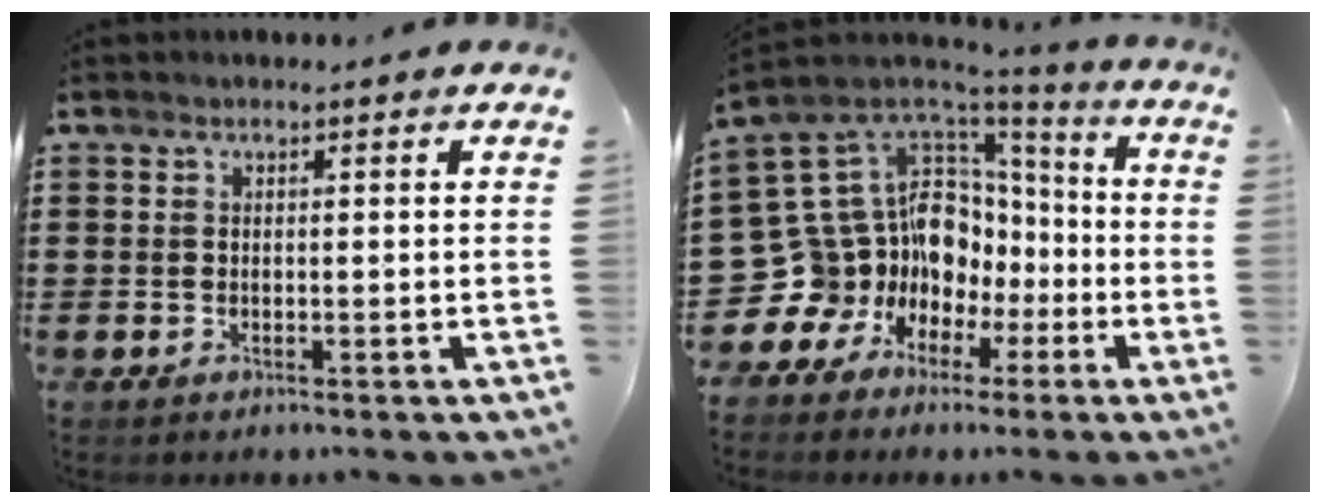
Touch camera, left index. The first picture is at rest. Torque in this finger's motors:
{"motor_torque": [1.45, 0.69, 0.66, 0.06]}